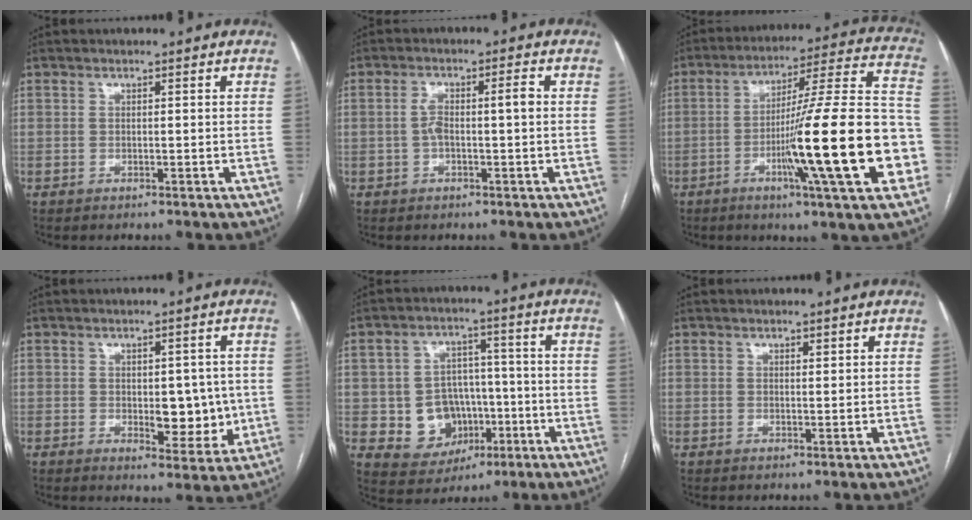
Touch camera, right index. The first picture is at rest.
{"total": 4.2, "force": [-0.2, 0.9, 4.1], "torque": [-0.081, 0.021, 0.001]}
{"total": 24.0, "force": [-6.8, 0.2, 23.0], "torque": [-0.297, -0.002, -0.109]}
{"total": 7.1, "force": [-0.4, 3.5, 6.2], "torque": [-0.070, 0.001, 0.006]}
{"total": 9.2, "force": [-1.7, 8.2, 3.8], "torque": [-0.062, 0.022, -0.011]}
{"total": 0.6, "force": [0.5, 0.2, 0.4], "torque": [-0.008, -0.003, 0.007]}